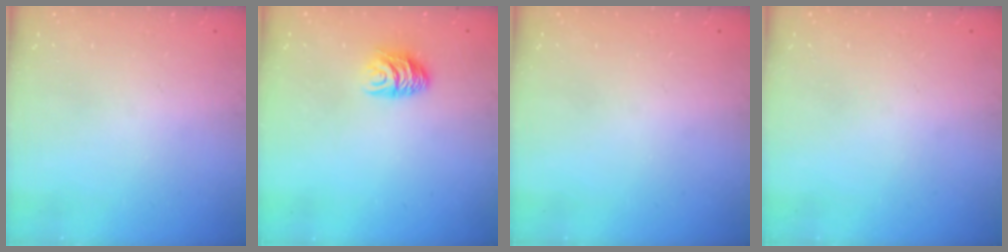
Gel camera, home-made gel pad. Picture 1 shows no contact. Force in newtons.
{"total": 7.5, "press": 7.5, "slide": 0.6}
{"total": 0.0}
{"total": 0.0}